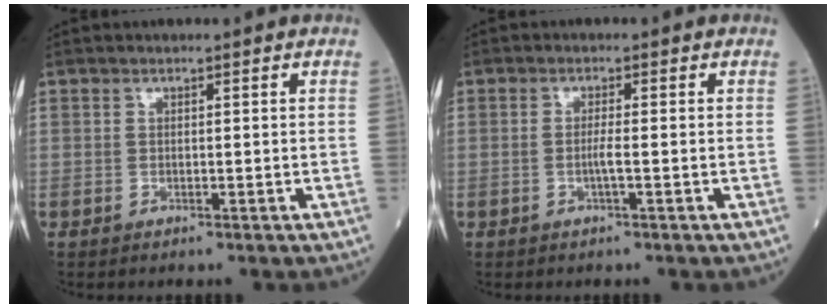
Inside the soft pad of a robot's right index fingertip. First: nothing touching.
{"total": 1.8, "force": [-0.5, -0.2, 1.7], "torque": [-0.032, 0.000, -0.011]}